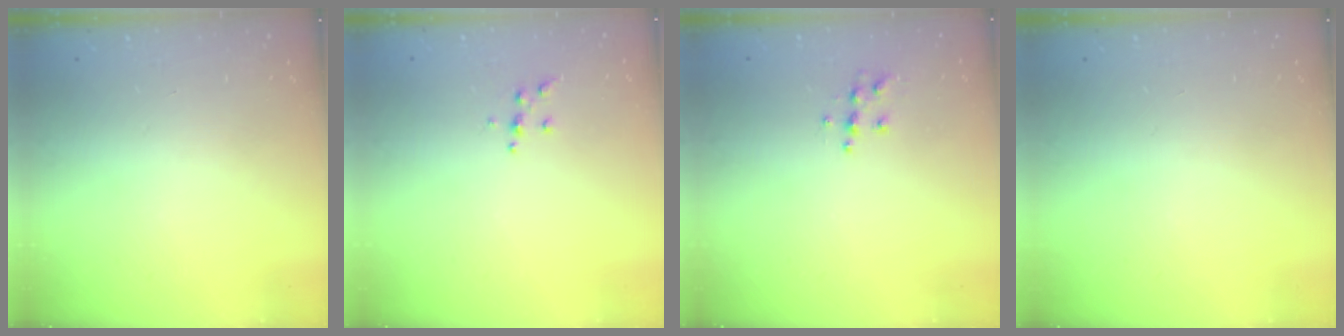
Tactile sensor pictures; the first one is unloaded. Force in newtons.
{"total": 4.5, "press": 4.5, "slide": 0.5}
{"total": 6.4, "press": 6.4, "slide": 0.6}
{"total": 0.0}